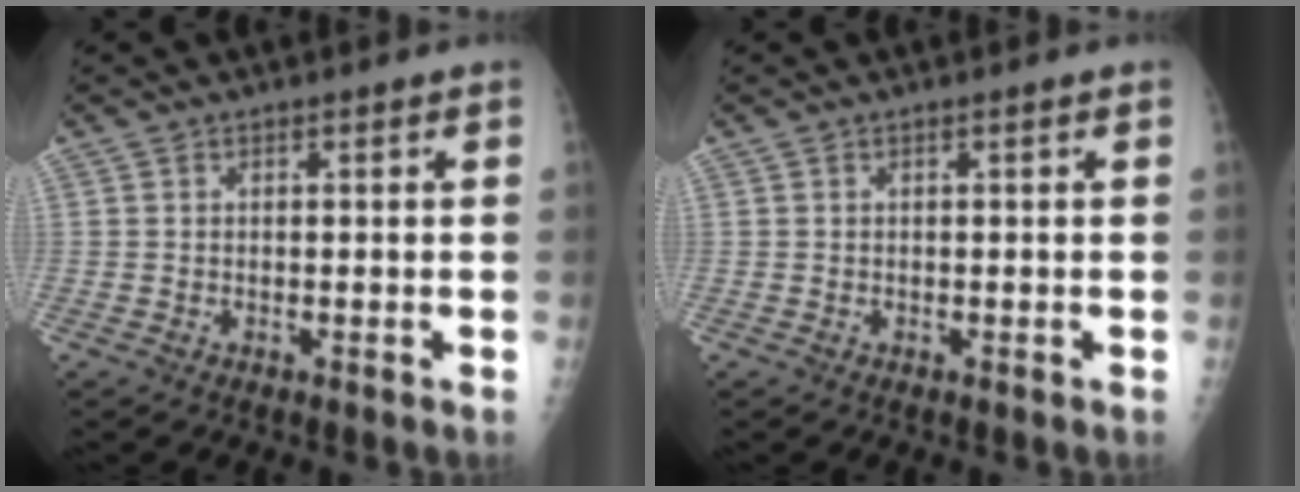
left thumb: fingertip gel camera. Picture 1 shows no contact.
{"total": 0.0}